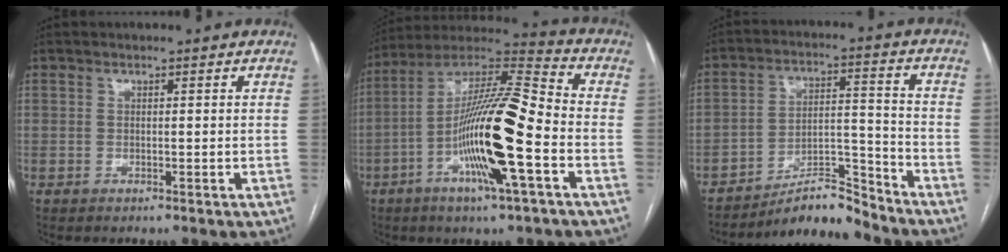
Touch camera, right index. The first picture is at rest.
{"total": 18.4, "force": [-5.1, 1.3, 17.6], "torque": [-0.331, -0.002, -0.096]}
{"total": 8.6, "force": [-8.3, 1.1, 2.2], "torque": [-0.031, 0.034, -0.140]}